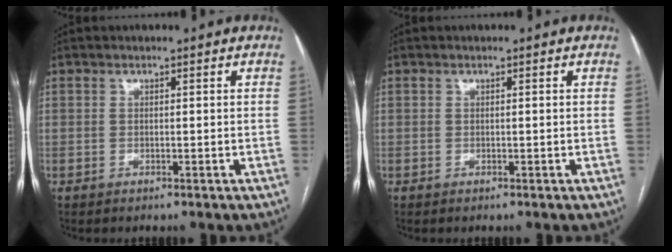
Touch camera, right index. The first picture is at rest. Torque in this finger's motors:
{"motor_torque": [0.02, 0.10, -0.03, 0.01]}